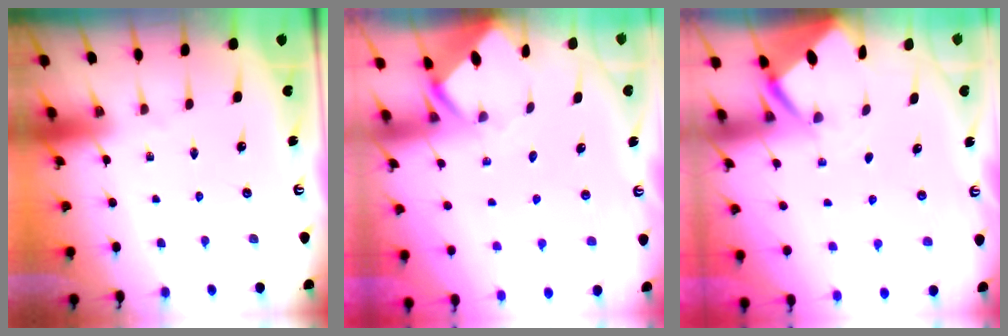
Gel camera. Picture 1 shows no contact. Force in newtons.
{"total": 3.0, "press": 3.0, "slide": 0.1}
{"total": 2.7, "press": 2.7, "slide": 0.3}